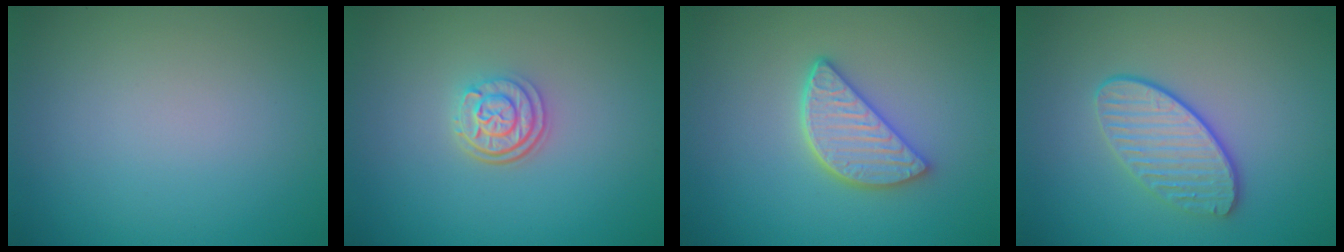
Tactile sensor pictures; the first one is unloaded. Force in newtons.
{"total": 3.0, "press": 2.4, "slide": 1.7}
{"total": 4.2, "press": 3.4, "slide": 2.5}
{"total": 3.5, "press": 3.2, "slide": 1.4}